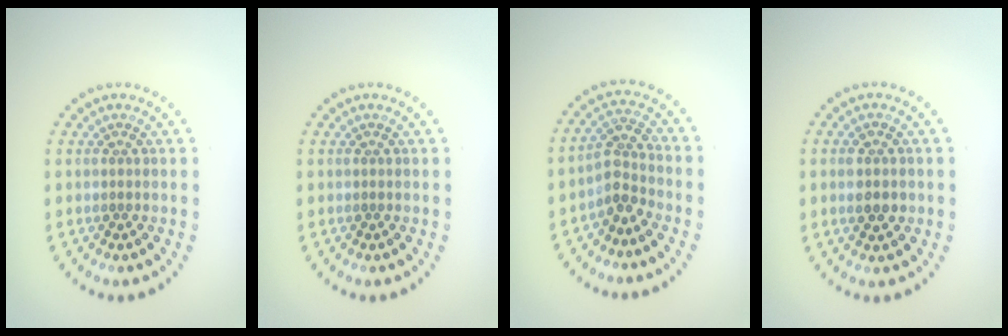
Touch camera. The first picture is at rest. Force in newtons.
{"total": 0.0}
{"total": 2.8, "press": 2.1, "slide": 1.8}
{"total": 2.7, "press": 2.7, "slide": 0.2}